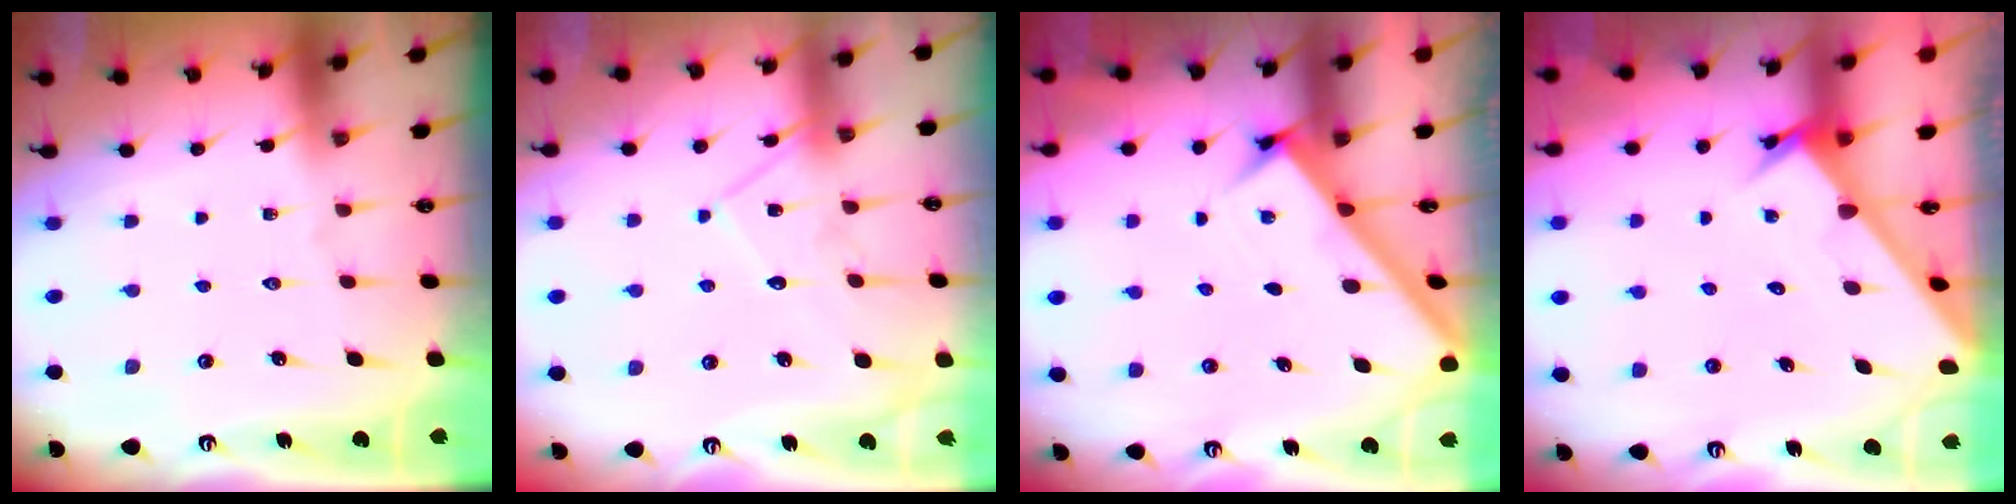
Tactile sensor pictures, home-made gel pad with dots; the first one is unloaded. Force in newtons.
{"total": 11.5, "press": 11.5, "slide": 0.8}
{"total": 2.6, "press": 2.6, "slide": 0.3}
{"total": 2.9, "press": 2.9, "slide": 0.1}